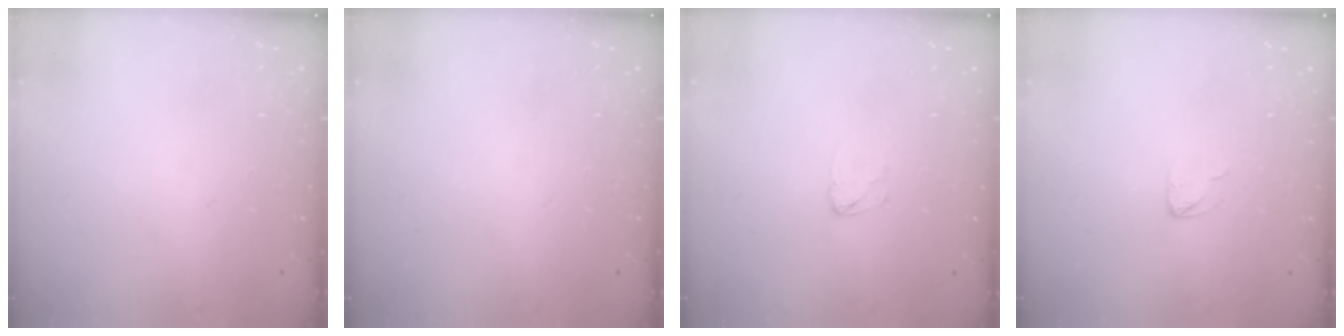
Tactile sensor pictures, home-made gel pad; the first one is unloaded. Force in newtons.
{"total": 0.0}
{"total": 2.6, "press": 2.6, "slide": 0.2}
{"total": 3.0, "press": 2.9, "slide": 0.3}